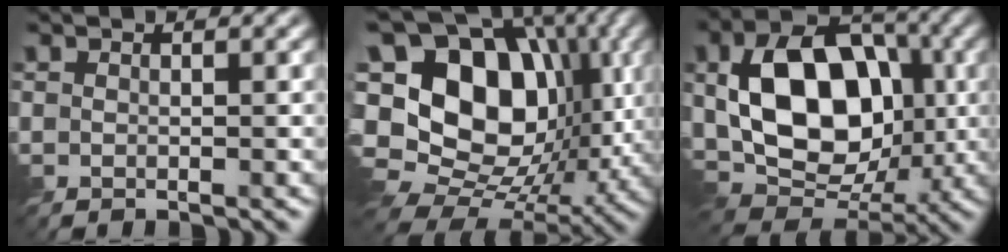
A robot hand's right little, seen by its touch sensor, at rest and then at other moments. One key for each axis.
{"total": 17.3, "fx": 1.3, "fy": 13.4, "fz": 10.8, "tx": -0.213, "ty": 0.018, "tz": 0.027}
{"total": 11.4, "fx": 0.3, "fy": 7.9, "fz": 8.2, "tx": -0.143, "ty": 0.000, "tz": 0.005}